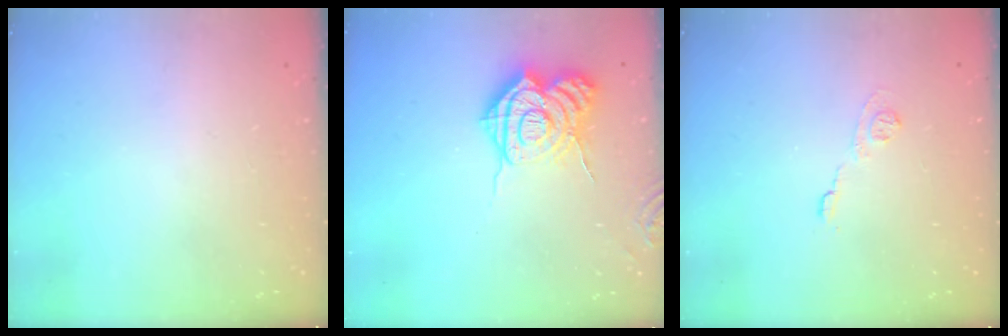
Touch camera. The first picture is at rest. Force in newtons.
{"total": 15.7, "press": 15.6, "slide": 1.9}
{"total": 5.8, "press": 5.8, "slide": 0.7}